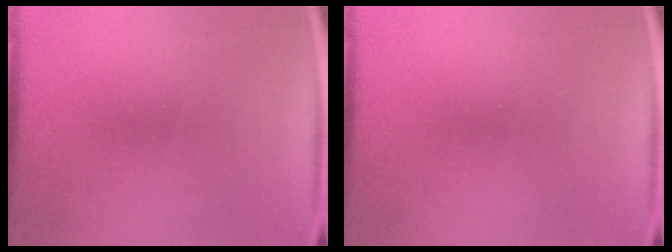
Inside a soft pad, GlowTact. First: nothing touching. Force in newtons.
{"total": 0.0}